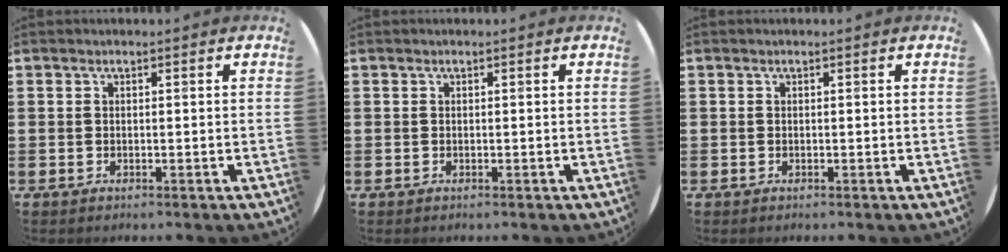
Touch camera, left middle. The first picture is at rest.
{"total": 0.0}
{"total": 0.0}